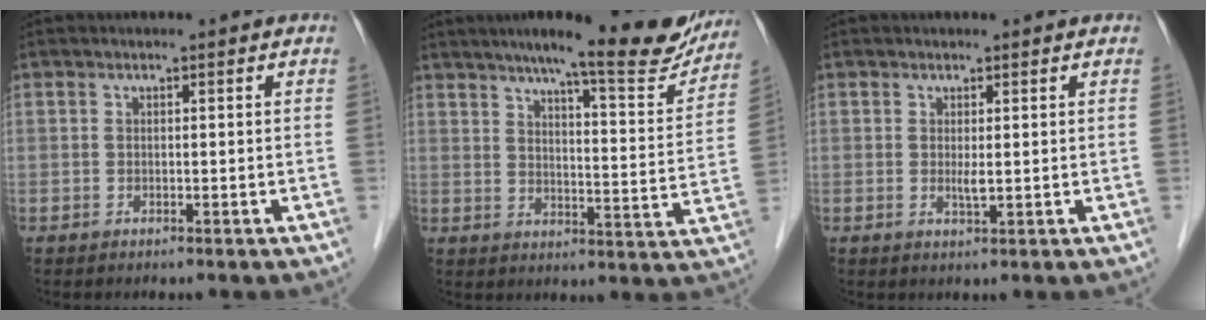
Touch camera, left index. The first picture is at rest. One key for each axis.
{"total": 19.2, "fx": 16.0, "fy": 2.3, "fz": 10.3, "tx": -0.131, "ty": -0.022, "tz": 0.201}
{"total": 1.3, "fx": 0.1, "fy": 0.1, "fz": 1.3, "tx": -0.030, "ty": -0.006, "tz": 0.004}